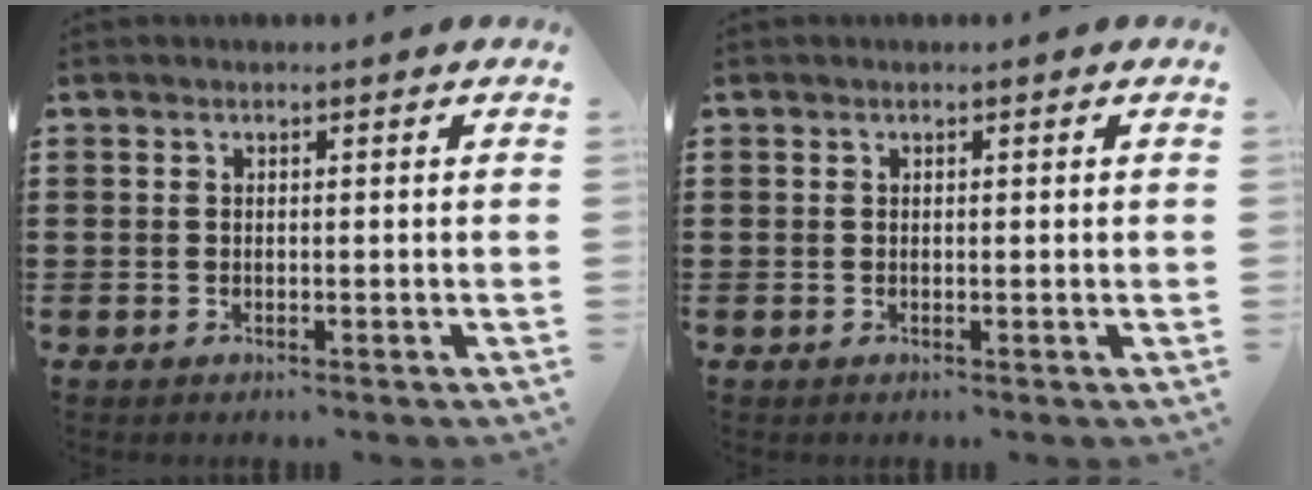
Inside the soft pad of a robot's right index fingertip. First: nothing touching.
{"total": 0.0}